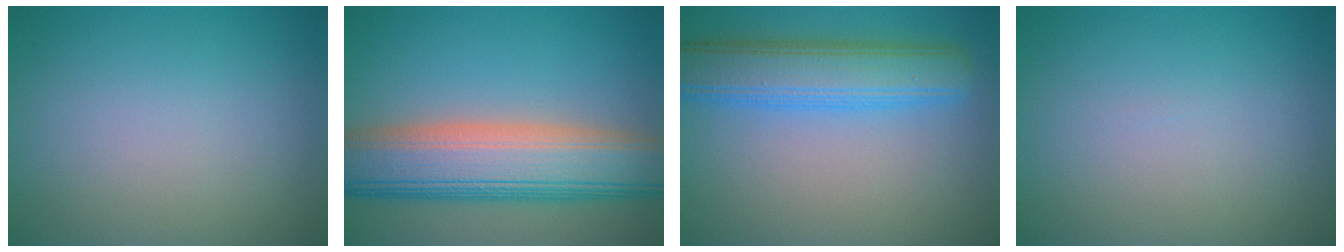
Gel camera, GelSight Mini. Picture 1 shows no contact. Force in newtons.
{"total": 10.6, "press": 10.5, "slide": 0.6}
{"total": 6.5, "press": 6.5, "slide": 0.2}
{"total": 0.0}